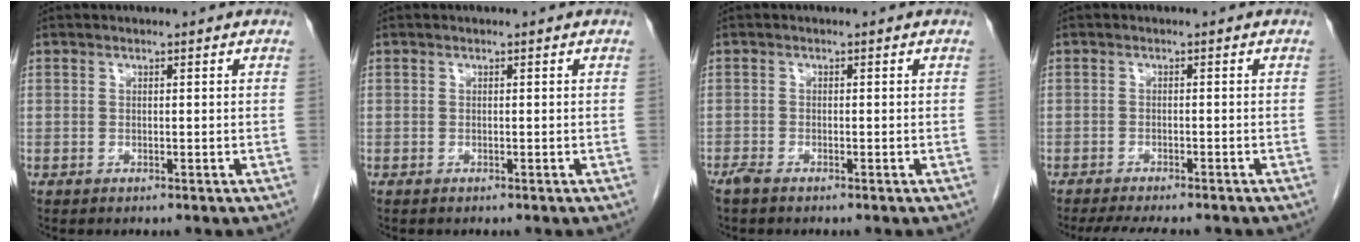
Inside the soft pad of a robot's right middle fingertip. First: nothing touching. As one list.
[{"total": 0.0}, {"total": 1.4, "force": [-1.2, 0.3, 0.8], "torque": [-0.023, -0.004, -0.025]}, {"total": 8.2, "force": [-7.1, 1.7, 3.8], "torque": [-0.053, -0.010, -0.101]}]